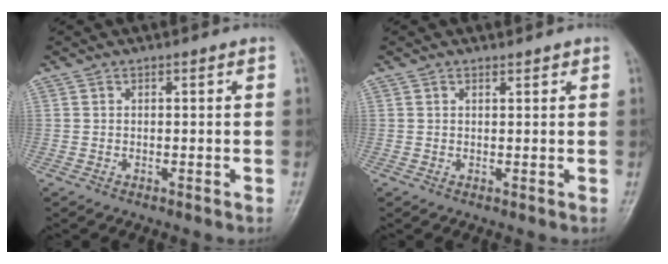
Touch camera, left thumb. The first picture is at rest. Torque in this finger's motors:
{"motor_torque": [-0.19, 0.05, -0.01, -0.01, 0.05]}